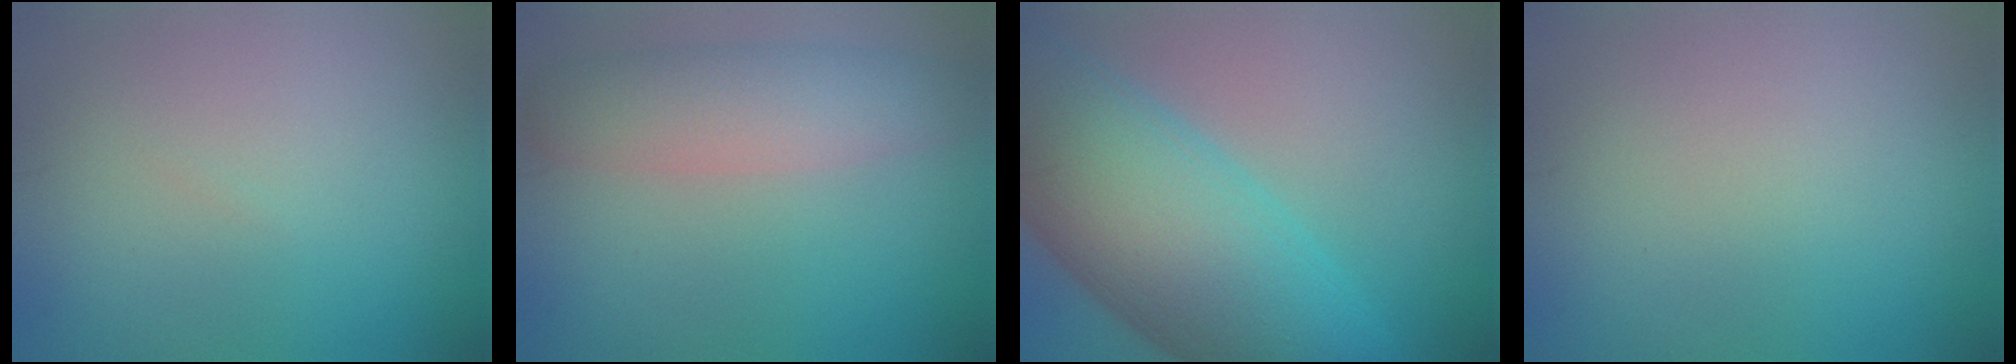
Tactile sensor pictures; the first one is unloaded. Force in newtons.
{"total": 5.2, "press": 5.2, "slide": 0.4}
{"total": 15.0, "press": 15.0, "slide": 0.5}
{"total": 0.0}